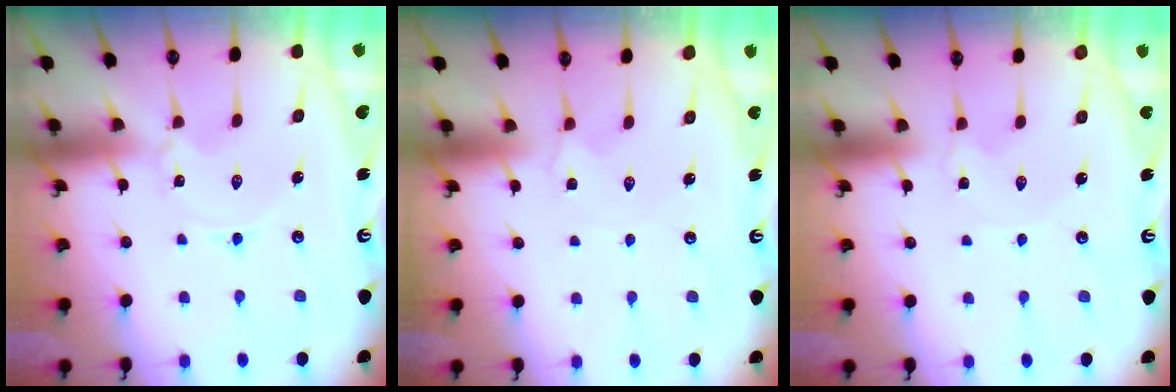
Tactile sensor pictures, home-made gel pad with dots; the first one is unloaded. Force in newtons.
{"total": 2.9, "press": 2.9, "slide": 0.7}
{"total": 0.0}